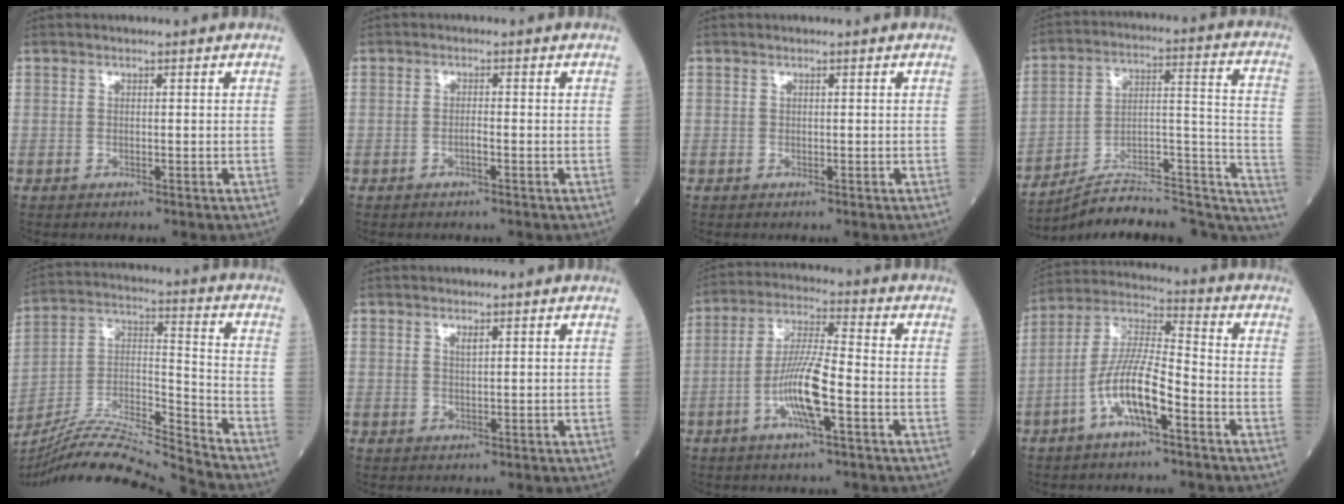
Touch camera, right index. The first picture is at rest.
{"total": 1.1, "force": [-0.7, 0.0, 0.9], "torque": [-0.018, 0.002, -0.013]}
{"total": 0.0}
{"total": 21.7, "force": [-18.7, 5.0, 9.9], "torque": [-0.091, 0.063, -0.271]}
{"total": 17.4, "force": [-16.5, -1.9, 5.3], "torque": [-0.094, 0.015, -0.296]}
{"total": 0.9, "force": [0.5, 0.1, 0.7], "torque": [-0.015, -0.002, 0.010]}
{"total": 9.3, "force": [-3.3, 0.8, 8.7], "torque": [-0.169, 0.001, -0.067]}
{"total": 10.3, "force": [-4.5, 2.0, 9.0], "torque": [-0.187, 0.012, -0.088]}